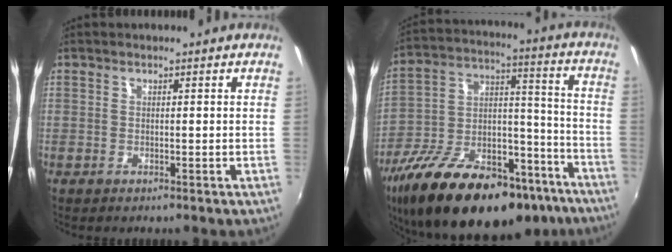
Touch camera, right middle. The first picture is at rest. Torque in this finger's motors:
{"motor_torque": [1.82, -0.32, 0.63, 0.21]}